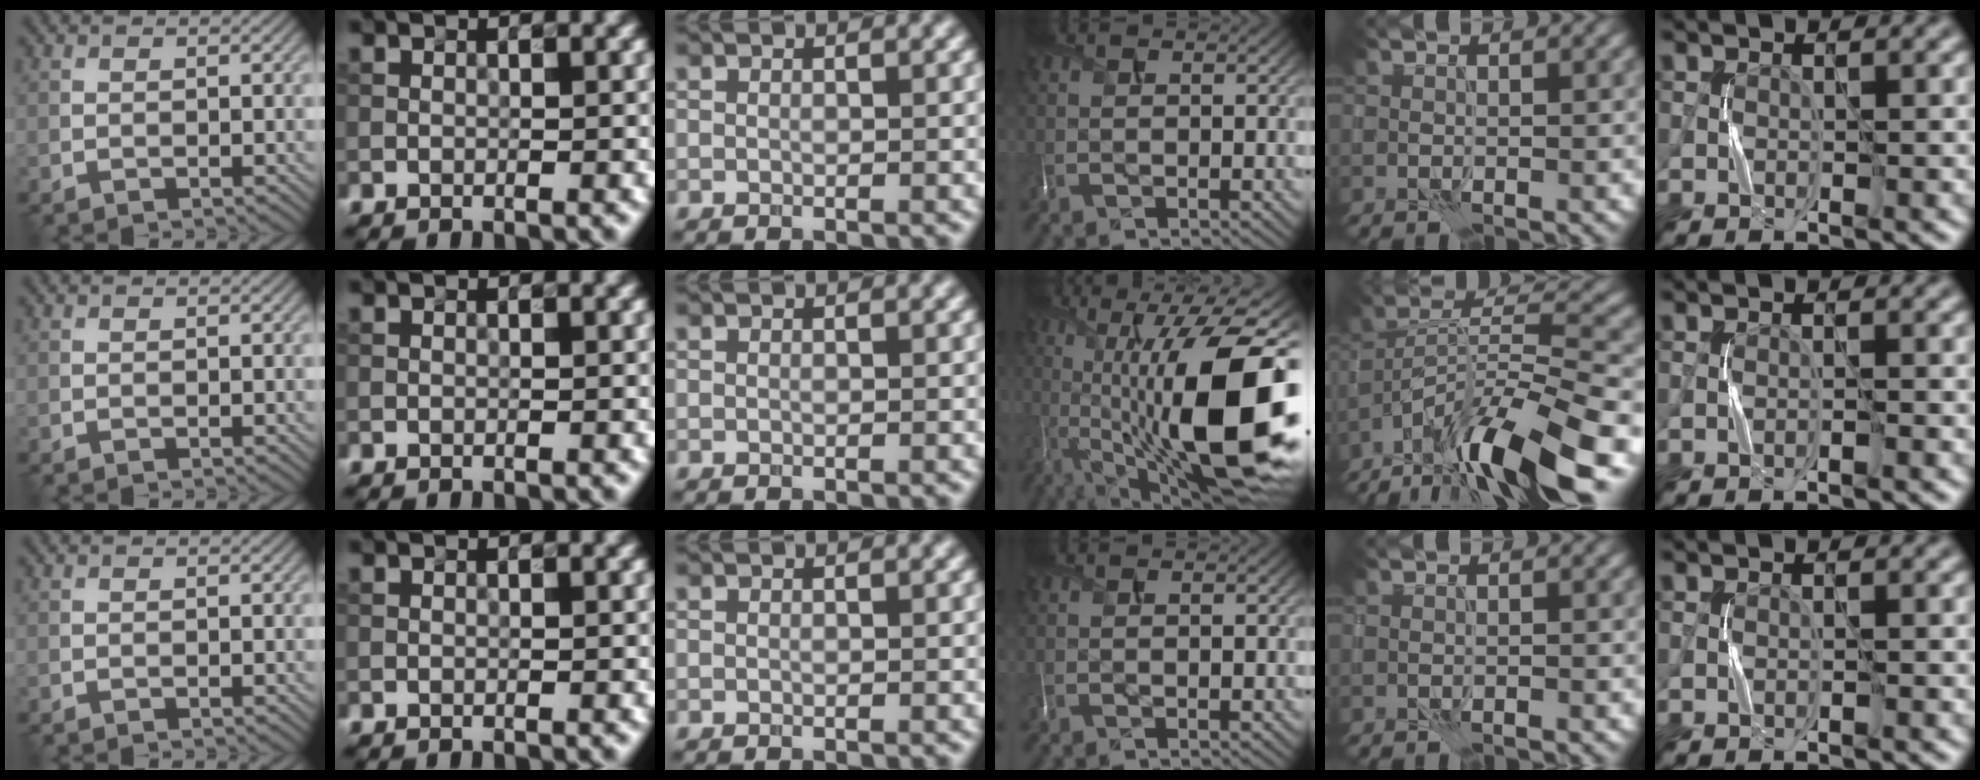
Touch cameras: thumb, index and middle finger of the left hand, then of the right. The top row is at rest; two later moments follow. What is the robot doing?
{"motion": "press", "object": "grip strengthener"}